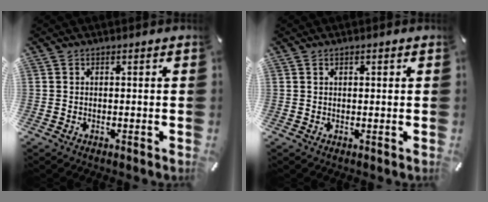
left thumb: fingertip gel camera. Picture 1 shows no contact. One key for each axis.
{"total": 1.0, "fx": 0.4, "fy": 0.5, "fz": 0.8, "tx": -0.016, "ty": 0.004, "tz": 0.006}